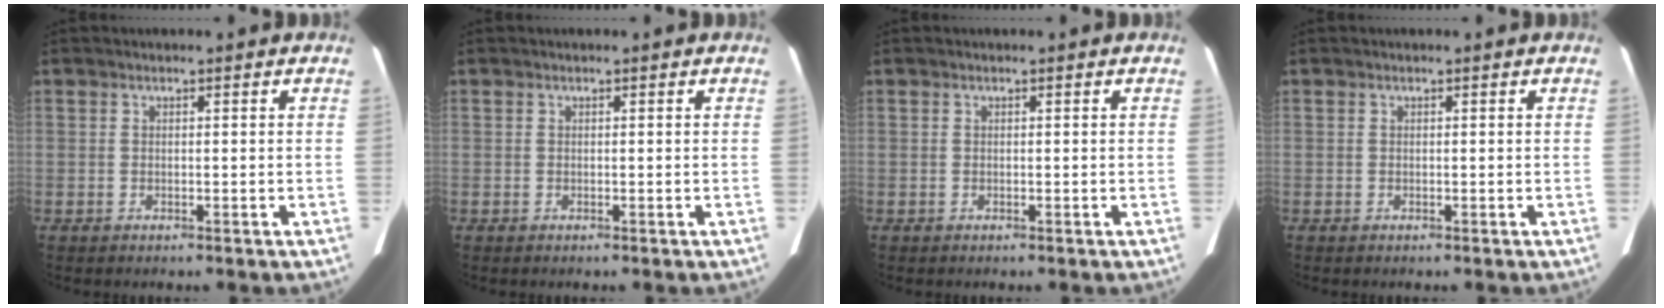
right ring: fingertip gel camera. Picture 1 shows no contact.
{"total": 0.0}
{"total": 0.0}
{"total": 0.0}